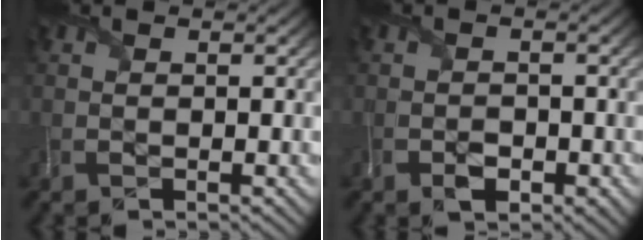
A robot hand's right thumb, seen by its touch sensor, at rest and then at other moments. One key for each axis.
{"total": 2.4, "fx": -1.3, "fy": 1.5, "fz": 1.4, "tx": -0.027, "ty": -0.007, "tz": -0.024}